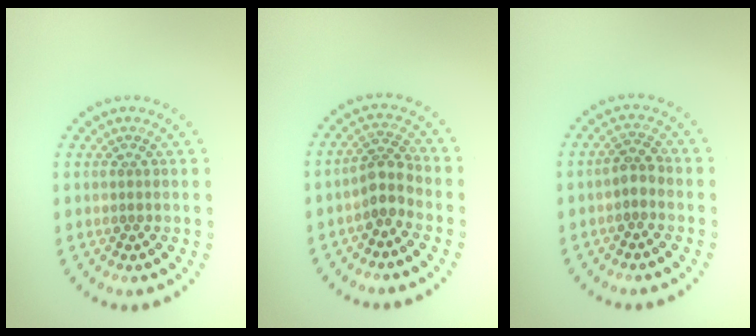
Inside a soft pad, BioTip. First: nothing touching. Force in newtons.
{"total": 2.5, "press": 2.0, "slide": 1.5}
{"total": 1.6, "press": 1.4, "slide": 0.7}